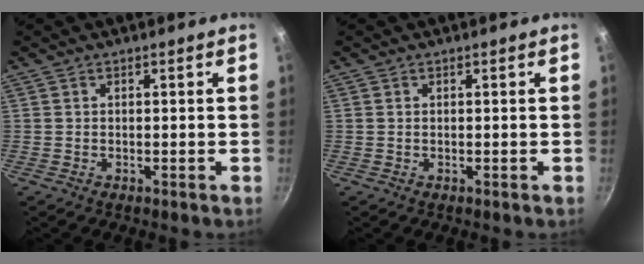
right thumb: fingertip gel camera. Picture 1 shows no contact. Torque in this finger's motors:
{"motor_torque": [-0.36, -0.01, -0.17, 0.17, 0.01]}